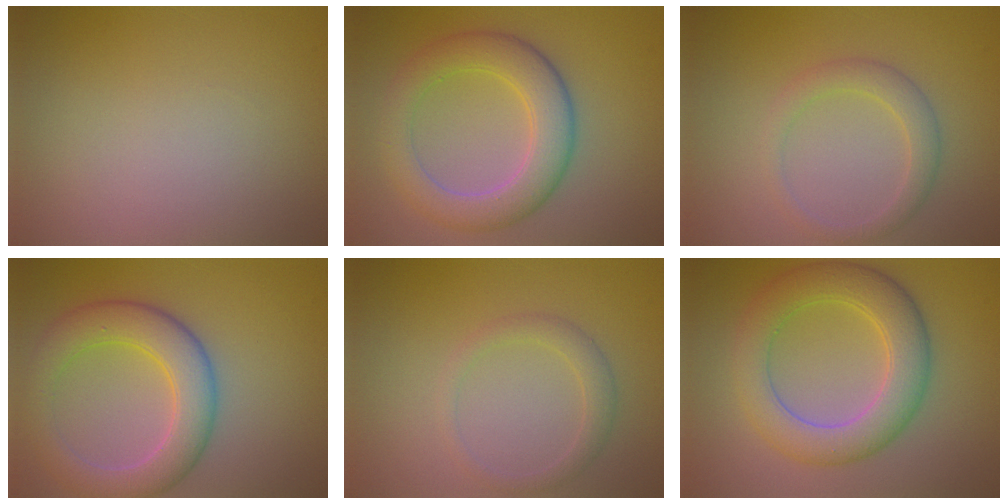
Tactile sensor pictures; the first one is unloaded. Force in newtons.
{"total": 5.7, "press": 5.7, "slide": 0.2}
{"total": 2.3, "press": 2.3, "slide": 0.1}
{"total": 6.3, "press": 6.2, "slide": 0.6}
{"total": 1.8, "press": 1.8, "slide": 0.1}
{"total": 6.3, "press": 6.3, "slide": 0.2}